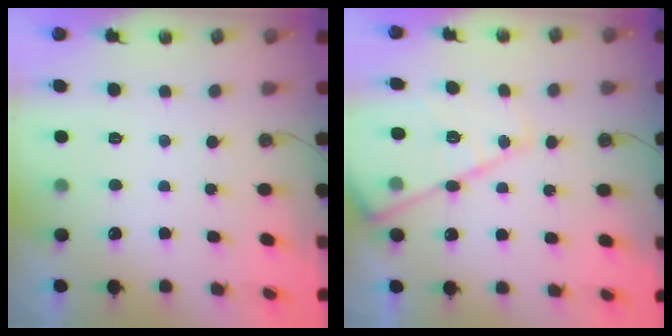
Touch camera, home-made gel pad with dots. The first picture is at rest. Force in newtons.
{"total": 15.1, "press": 15.0, "slide": 1.1}